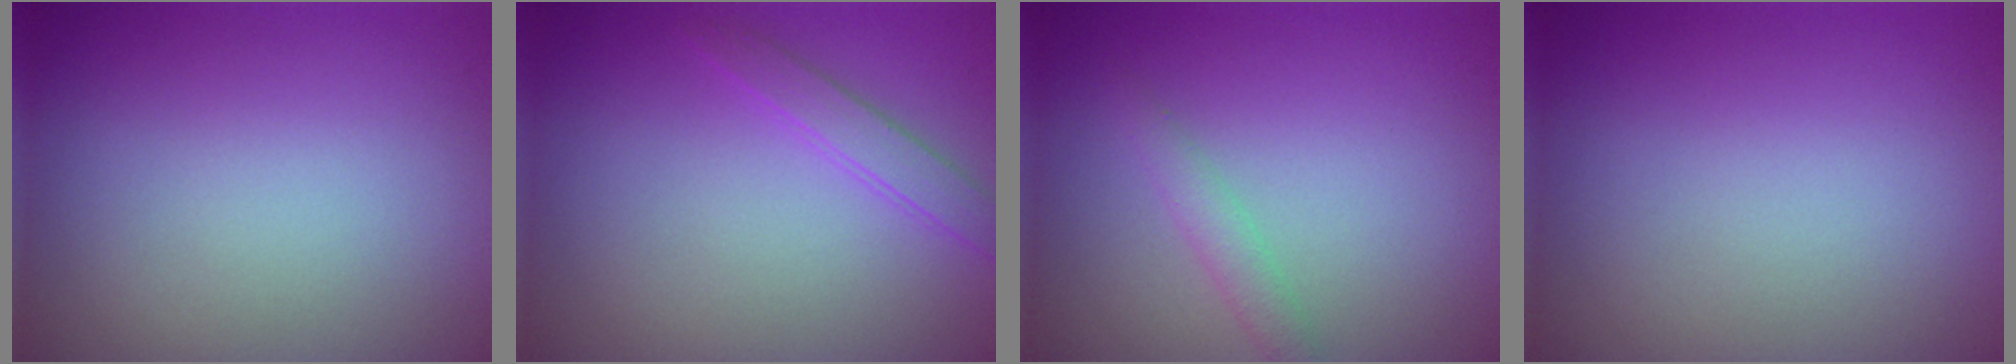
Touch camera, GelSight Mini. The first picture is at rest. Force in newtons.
{"total": 1.6, "press": 1.6, "slide": 0.0}
{"total": 1.5, "press": 1.5, "slide": 0.0}
{"total": 0.0}